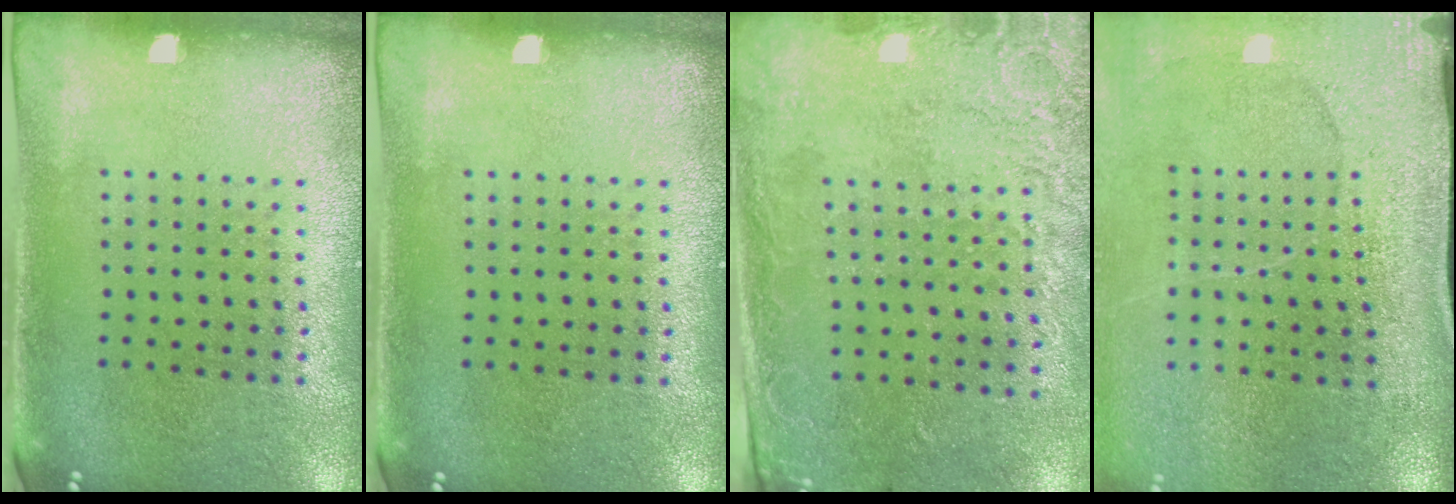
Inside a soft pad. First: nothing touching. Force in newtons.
{"total": 0.0}
{"total": 2.7, "press": 2.0, "slide": 1.8}
{"total": 3.8, "press": 3.1, "slide": 2.1}